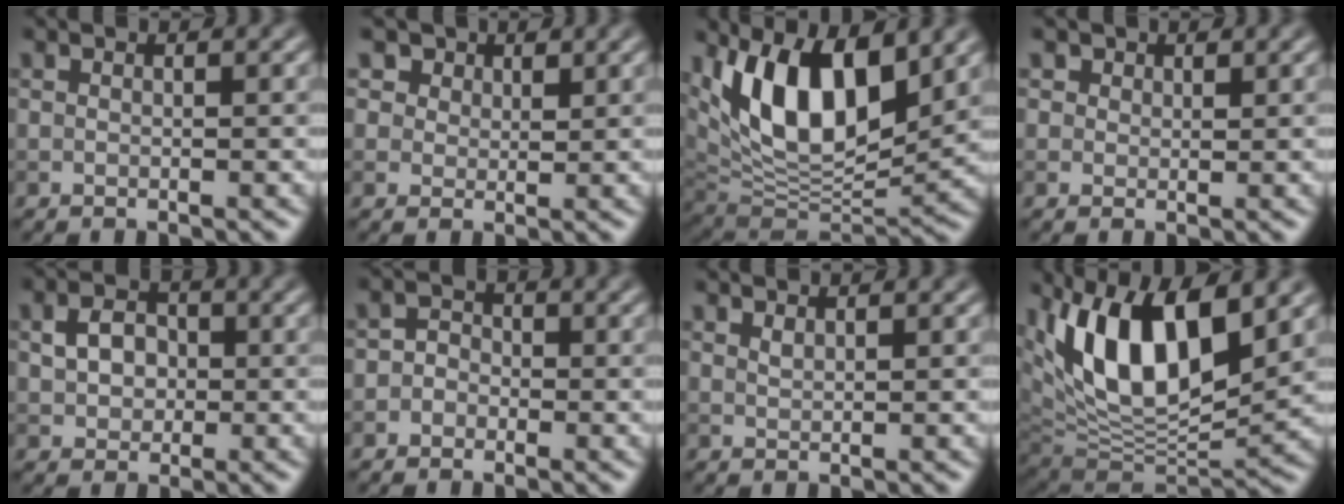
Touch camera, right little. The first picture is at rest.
{"total": 5.2, "force": [3.3, 3.6, 1.8], "torque": [-0.053, 0.002, 0.049]}
{"total": 11.3, "force": [4.6, 5.2, 8.9], "torque": [-0.152, -0.006, 0.084]}
{"total": 1.7, "force": [1.1, 1.2, 0.5], "torque": [-0.008, -0.006, 0.014]}
{"total": 2.8, "force": [0.1, 2.3, 1.7], "torque": [-0.032, 0.005, -0.001]}
{"total": 1.6, "force": [-0.7, 1.3, 0.4], "torque": [0.010, 0.004, -0.025]}
{"total": 0.7, "force": [0.6, 0.1, 0.3], "torque": [-0.007, 0.000, 0.014]}
{"total": 12.9, "force": [5.1, 5.6, 10.4], "torque": [-0.179, 0.008, 0.089]}